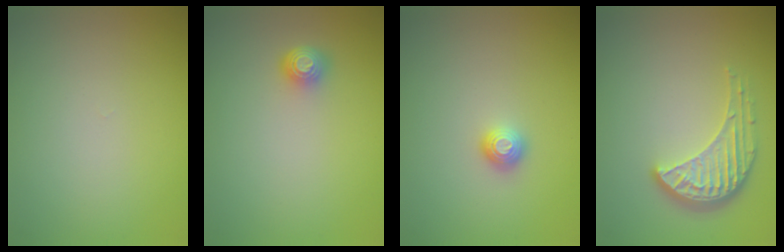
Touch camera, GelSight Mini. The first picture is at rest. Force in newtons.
{"total": 1.7, "press": 1.3, "slide": 1.2}
{"total": 1.1, "press": 1.0, "slide": 0.4}
{"total": 4.1, "press": 3.2, "slide": 2.7}